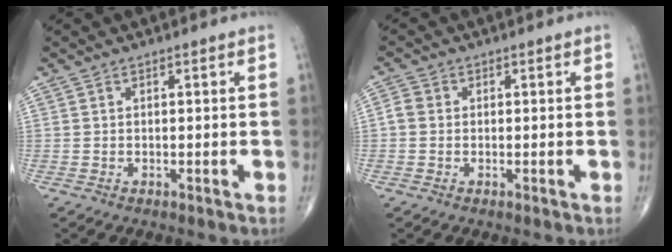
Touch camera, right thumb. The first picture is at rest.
{"total": 2.2, "force": [-0.1, 1.9, 1.1], "torque": [-0.016, 0.006, -0.007]}